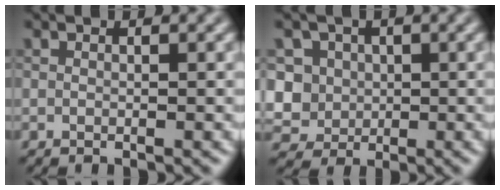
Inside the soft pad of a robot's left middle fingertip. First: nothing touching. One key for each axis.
{"total": 6.6, "fx": 0.9, "fy": 6.0, "fz": 2.6, "tx": -0.059, "ty": 0.028, "tz": 0.001}